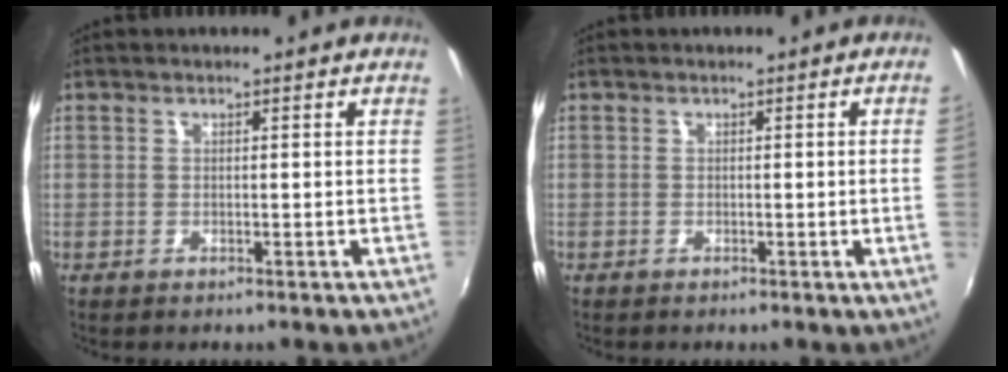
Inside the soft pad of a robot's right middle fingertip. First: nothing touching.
{"total": 1.7, "force": [-0.1, -1.1, 1.4], "torque": [-0.013, -0.012, 0.001]}